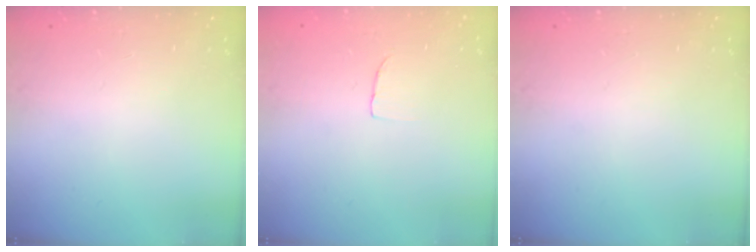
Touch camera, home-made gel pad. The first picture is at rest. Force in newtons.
{"total": 3.1, "press": 3.0, "slide": 0.3}
{"total": 0.0}